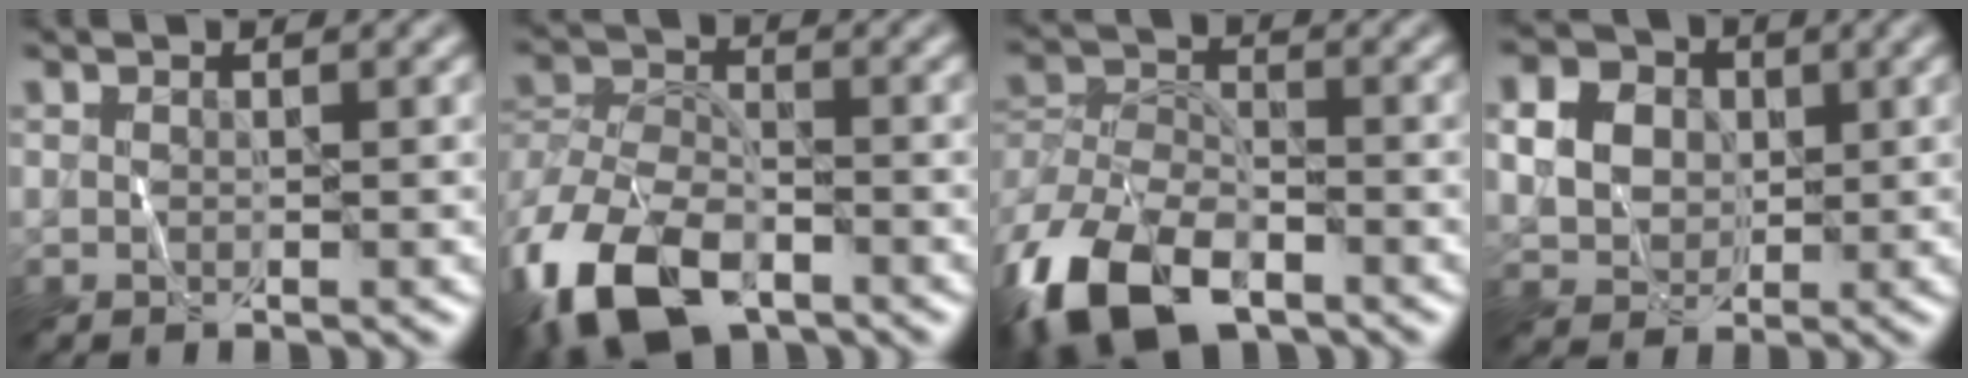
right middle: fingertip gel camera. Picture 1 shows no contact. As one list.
[{"total": 11.5, "force": [-7.2, 6.0, 6.7], "torque": [-0.152, -0.021, -0.143]}, {"total": 11.1, "force": [-7.3, 5.6, 6.2], "torque": [-0.131, -0.010, -0.150]}, {"total": 6.2, "force": [1.5, 5.2, 3.1], "torque": [-0.077, 0.018, 0.027]}]